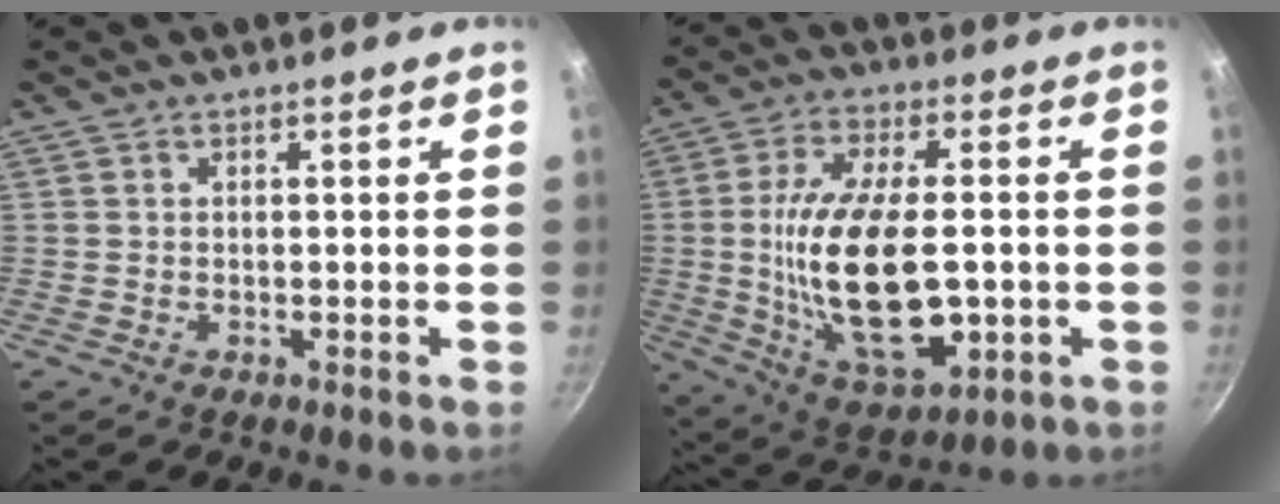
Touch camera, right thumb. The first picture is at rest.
{"total": 21.0, "force": [-1.3, 10.3, 18.3], "torque": [-0.330, -0.002, -0.007]}